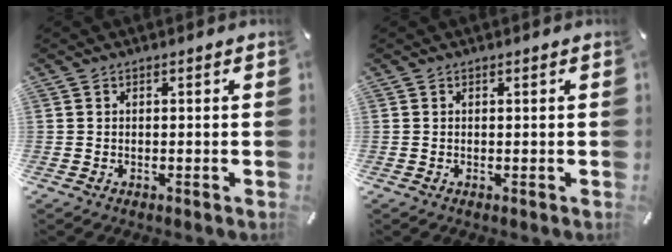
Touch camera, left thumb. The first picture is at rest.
{"total": 0.0}